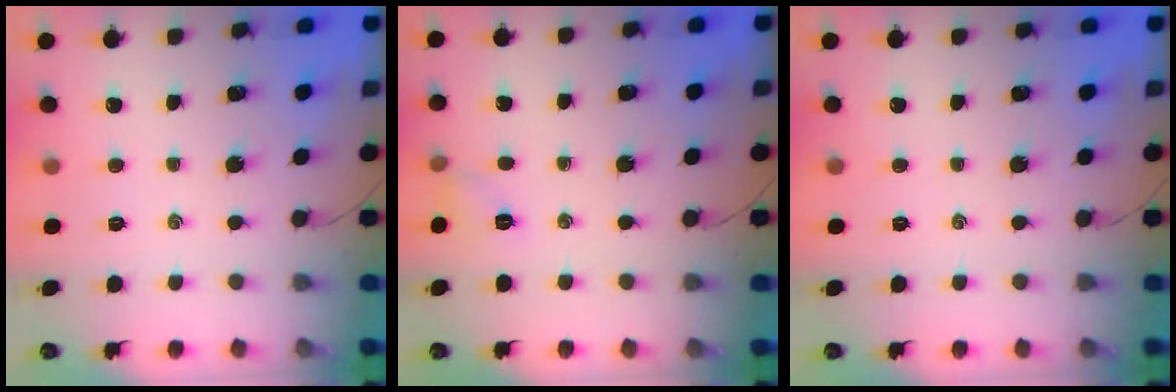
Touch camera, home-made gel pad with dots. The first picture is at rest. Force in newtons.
{"total": 4.5, "press": 4.2, "slide": 1.6}
{"total": 0.0}